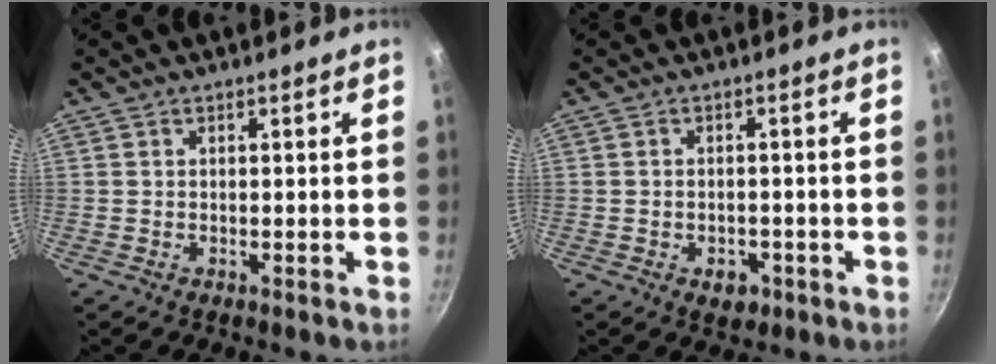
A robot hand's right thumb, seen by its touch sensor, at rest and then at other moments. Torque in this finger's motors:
{"motor_torque": [-0.34, 0.18, 0.01, -0.04, 0.07]}